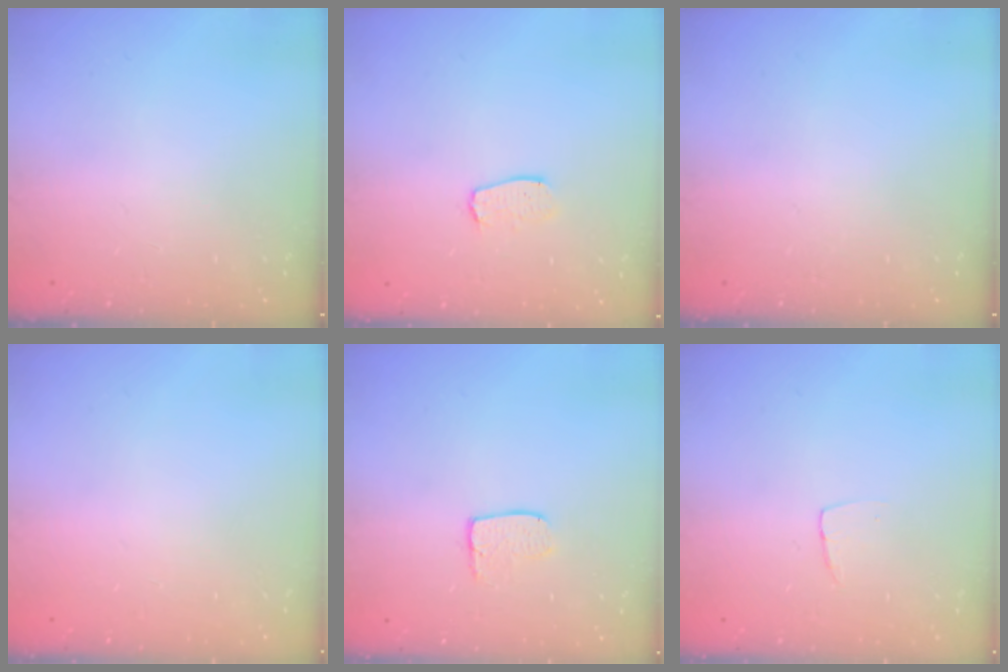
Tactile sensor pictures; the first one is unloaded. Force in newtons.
{"total": 5.8, "press": 5.8, "slide": 0.4}
{"total": 0.0}
{"total": 0.0}
{"total": 5.2, "press": 5.2, "slide": 0.3}
{"total": 3.3, "press": 3.3, "slide": 0.2}